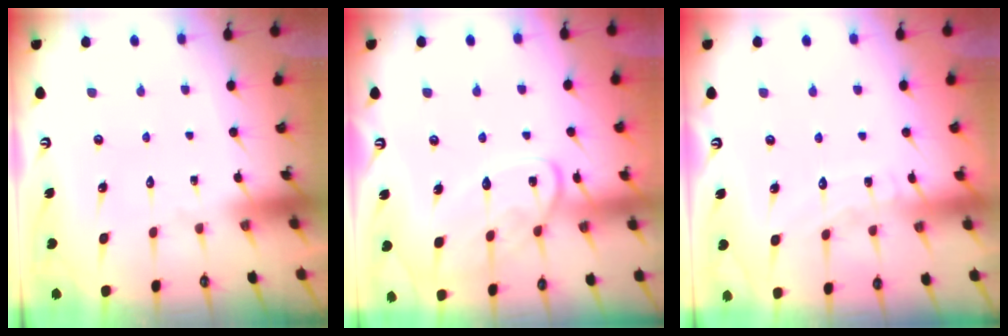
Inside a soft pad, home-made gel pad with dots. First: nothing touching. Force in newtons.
{"total": 13.0, "press": 12.9, "slide": 1.0}
{"total": 6.1, "press": 6.1, "slide": 0.6}